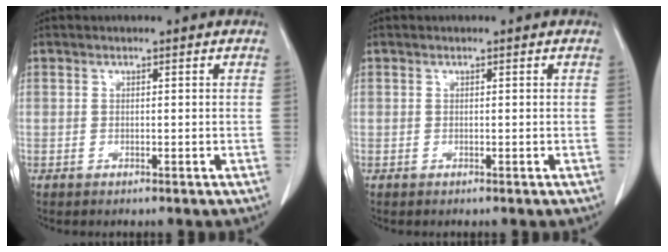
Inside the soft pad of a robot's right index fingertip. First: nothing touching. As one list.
[{"total": 0.0}]